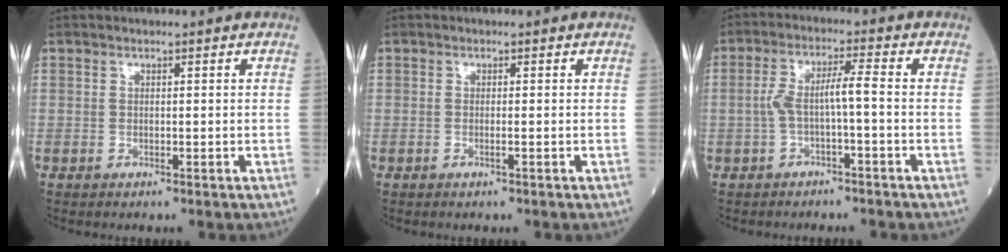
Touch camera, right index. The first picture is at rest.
{"total": 0.8, "force": [-0.2, -0.1, 0.7], "torque": [-0.014, -0.001, -0.005]}
{"total": 5.1, "force": [-1.0, 0.4, 5.0], "torque": [-0.103, 0.022, -0.016]}